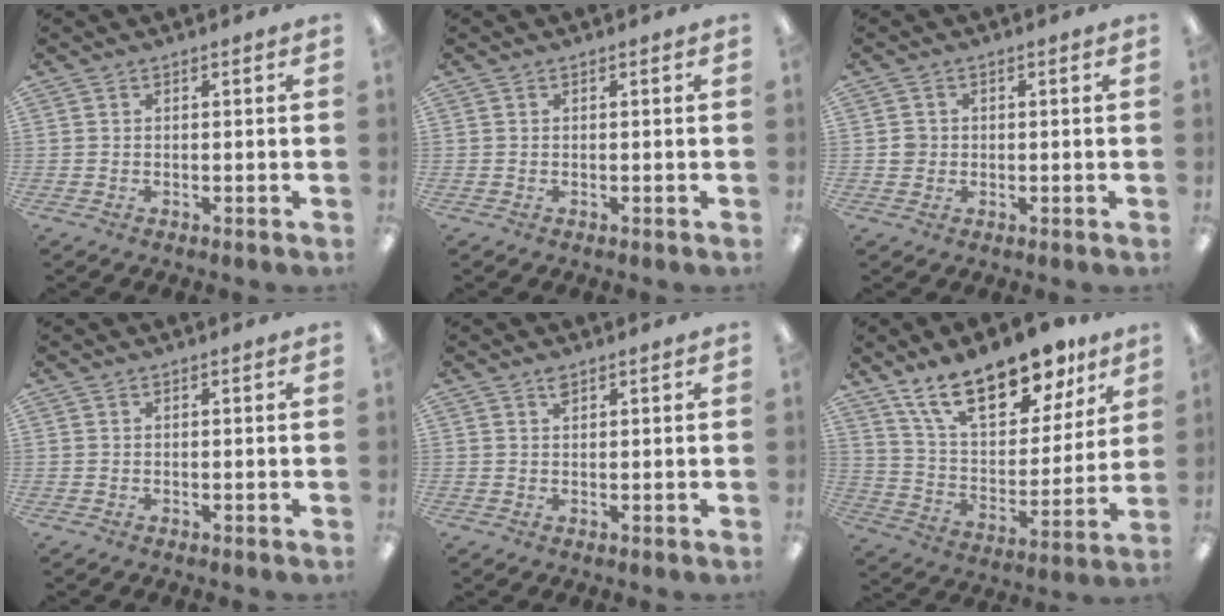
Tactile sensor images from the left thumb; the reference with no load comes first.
{"total": 0.0}
{"total": 2.4, "force": [0.0, 2.4, 0.6], "torque": [-0.004, 0.001, -0.004]}
{"total": 0.0}
{"total": 1.6, "force": [1.2, 0.7, 0.8], "torque": [-0.012, -0.002, 0.020]}
{"total": 22.1, "force": [15.6, 9.7, 12.3], "torque": [-0.205, -0.087, 0.270]}